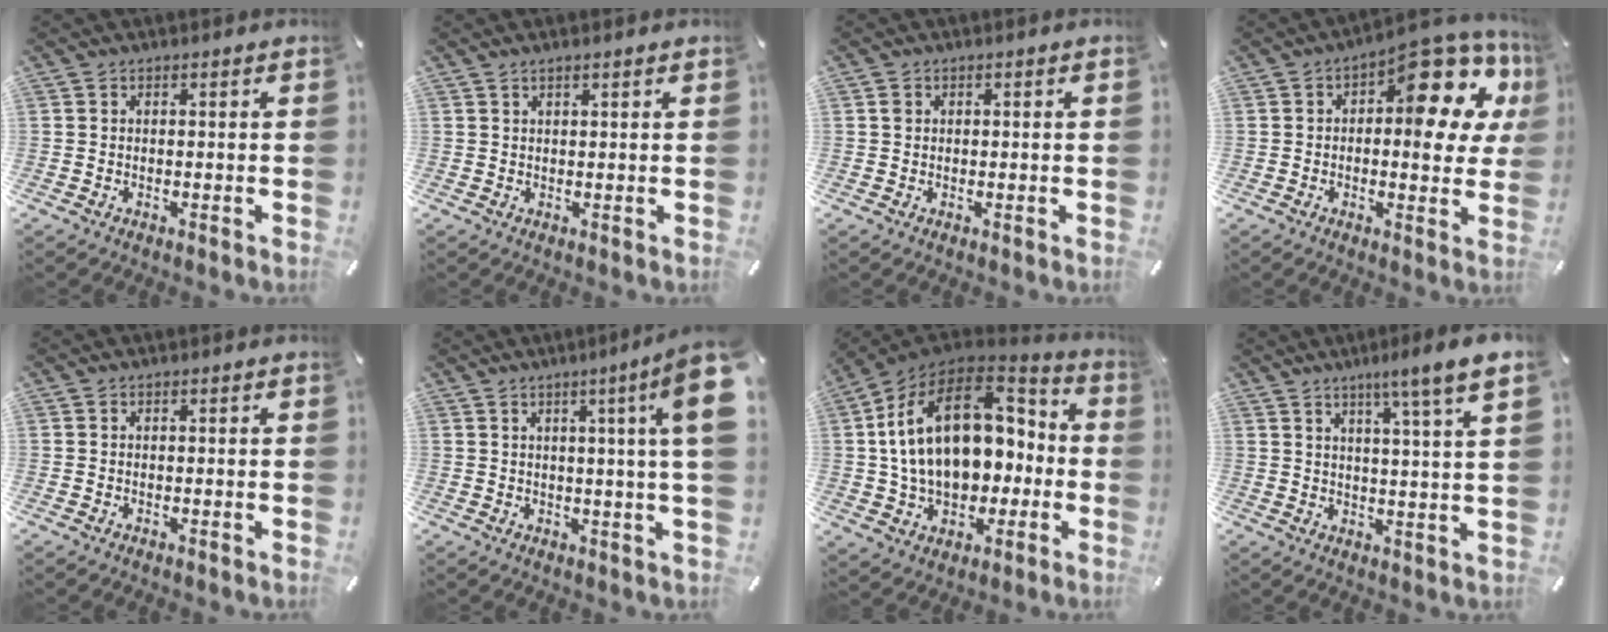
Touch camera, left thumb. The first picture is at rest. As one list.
[{"total": 1.2, "force": [0.9, 0.0, 0.9], "torque": [-0.017, -0.002, 0.015]}, {"total": 0.7, "force": [0.2, 0.6, 0.4], "torque": [-0.001, -0.001, 0.002]}, {"total": 15.4, "force": [6.3, 7.1, 12.1], "torque": [-0.141, -0.063, 0.102]}, {"total": 0.0}, {"total": 11.7, "force": [4.2, -0.1, 10.9], "torque": [-0.163, -0.031, 0.063]}, {"total": 23.5, "force": [3.2, 16.3, 16.6], "torque": [-0.303, -0.003, 0.065]}, {"total": 8.0, "force": [5.4, -1.0, 5.7], "torque": [-0.092, -0.034, 0.082]}]